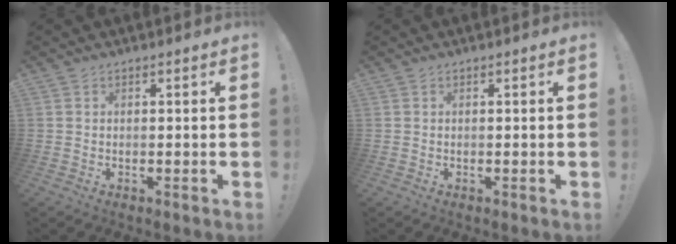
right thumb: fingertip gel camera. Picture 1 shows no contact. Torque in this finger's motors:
{"motor_torque": [0.00, 0.00, 0.00, 0.00, 0.00]}